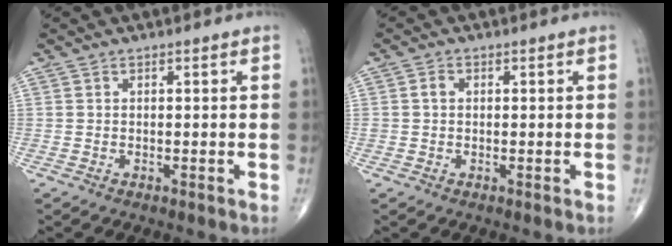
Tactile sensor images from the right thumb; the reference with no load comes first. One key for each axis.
{"total": 1.5, "fx": 0.1, "fy": 1.2, "fz": 0.9, "tx": -0.011, "ty": 0.004, "tz": 0.001}